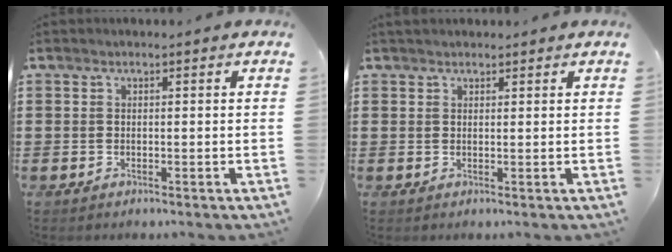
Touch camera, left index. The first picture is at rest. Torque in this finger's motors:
{"motor_torque": [0.26, 0.31, 0.04, -0.01]}